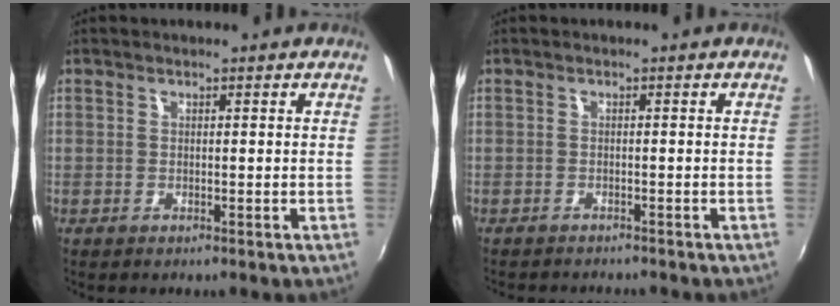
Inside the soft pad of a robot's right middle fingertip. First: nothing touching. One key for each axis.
{"total": 3.8, "fx": -3.6, "fy": 0.4, "fz": 1.2, "tx": -0.031, "ty": -0.017, "tz": -0.054}